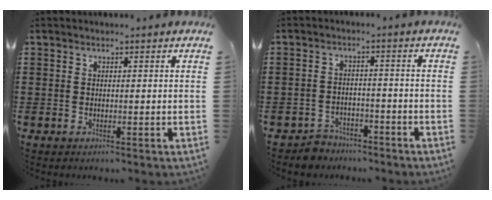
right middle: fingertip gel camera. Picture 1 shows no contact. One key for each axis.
{"total": 3.3, "fx": -3.2, "fy": 0.8, "fz": -0.2, "tx": -0.005, "ty": 0.003, "tz": -0.068}